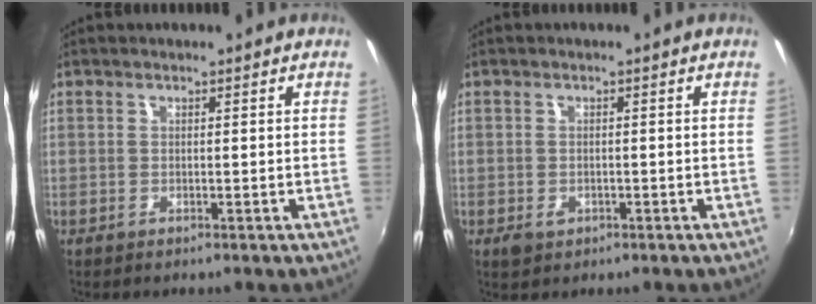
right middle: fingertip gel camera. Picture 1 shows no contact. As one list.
[{"total": 2.3, "force": [-1.0, 1.7, 1.1], "torque": [-0.020, -0.004, -0.015]}]